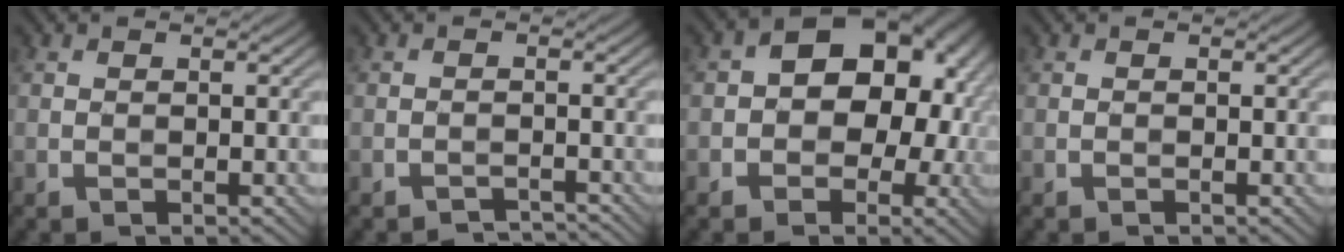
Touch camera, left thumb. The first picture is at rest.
{"total": 1.5, "force": [-1.5, 0.0, -0.1], "torque": [0.004, 0.008, -0.027]}
{"total": 12.4, "force": [0.5, 9.0, 8.5], "torque": [-0.076, 0.012, -0.007]}
{"total": 0.0}